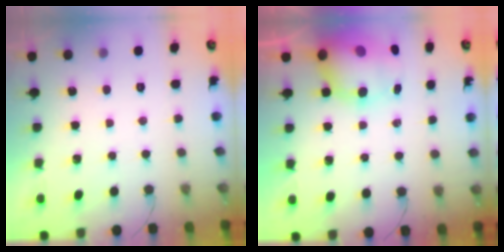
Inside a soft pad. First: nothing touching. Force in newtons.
{"total": 10.0, "press": 9.6, "slide": 2.7}